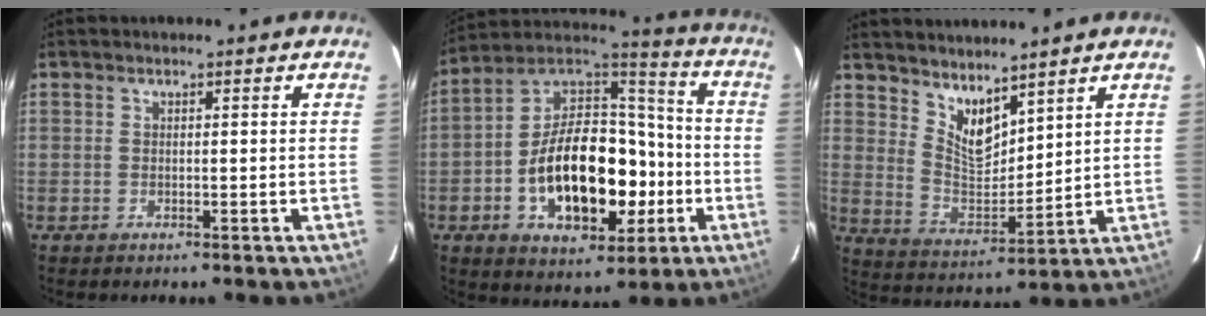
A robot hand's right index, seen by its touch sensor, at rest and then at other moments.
{"total": 22.6, "force": [-5.5, 13.1, 17.6], "torque": [-0.320, 0.038, -0.077]}
{"total": 8.5, "force": [6.4, 3.3, 4.5], "torque": [-0.074, -0.010, 0.129]}